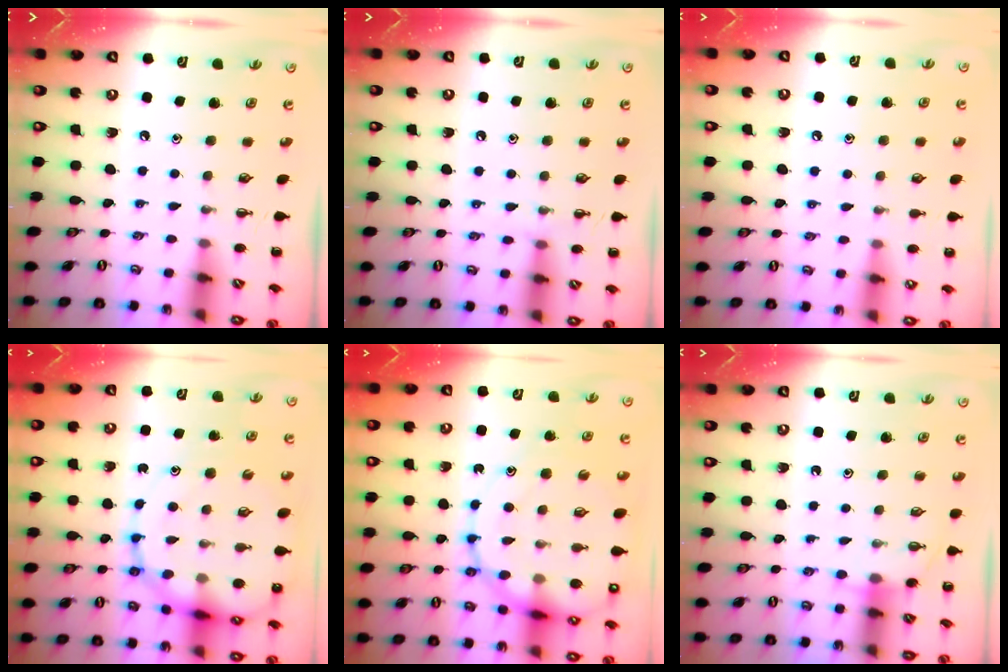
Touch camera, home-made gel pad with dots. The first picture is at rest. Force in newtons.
{"total": 5.9, "press": 5.5, "slide": 1.9}
{"total": 4.9, "press": 4.7, "slide": 1.4}
{"total": 17.9, "press": 17.6, "slide": 3.0}
{"total": 20.3, "press": 20.1, "slide": 3.0}
{"total": 4.3, "press": 4.1, "slide": 1.2}